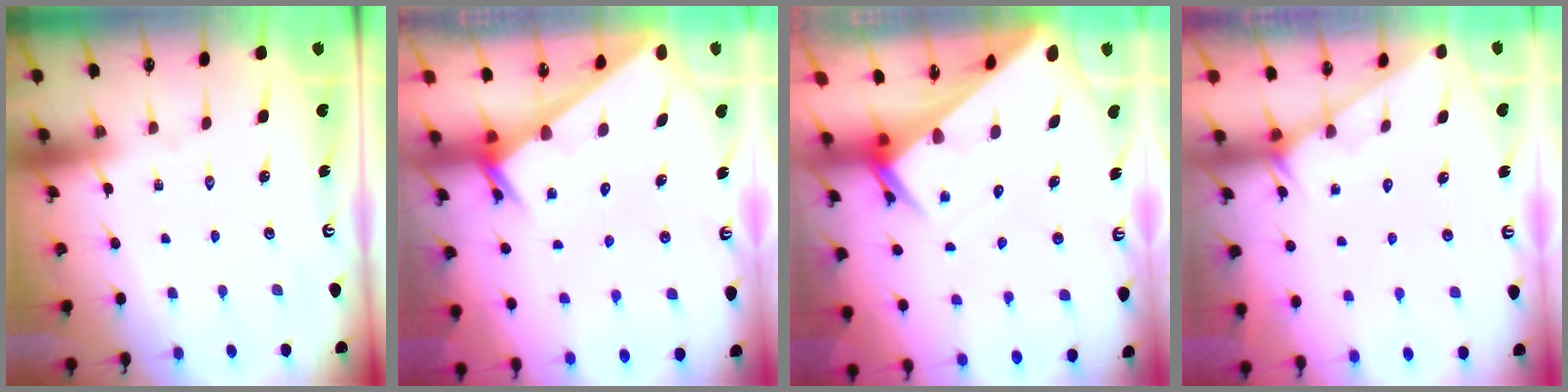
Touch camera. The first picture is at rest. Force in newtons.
{"total": 2.0, "press": 2.0, "slide": 0.1}
{"total": 4.9, "press": 4.9, "slide": 0.4}
{"total": 1.3, "press": 1.3, "slide": 0.1}